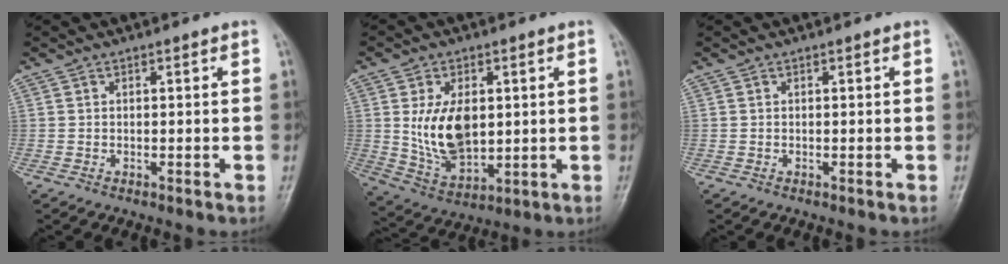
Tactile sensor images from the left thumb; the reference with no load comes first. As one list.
[{"total": 12.4, "force": [1.4, 7.7, 9.6], "torque": [-0.151, -0.016, 0.041]}, {"total": 0.0}]